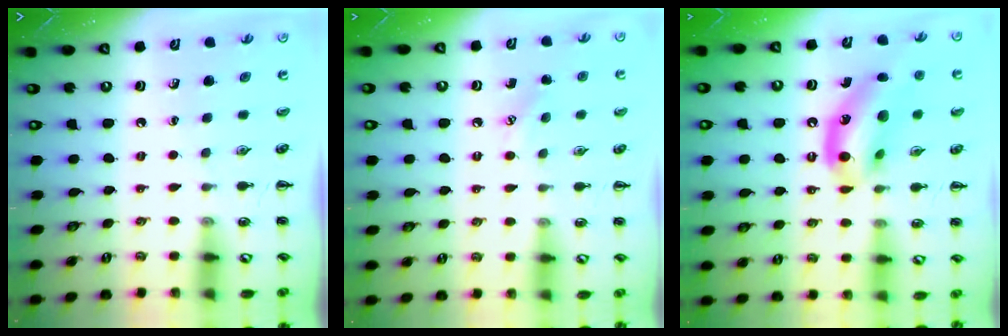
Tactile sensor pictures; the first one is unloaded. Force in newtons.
{"total": 6.0, "press": 5.8, "slide": 1.7}
{"total": 15.2, "press": 14.7, "slide": 3.8}